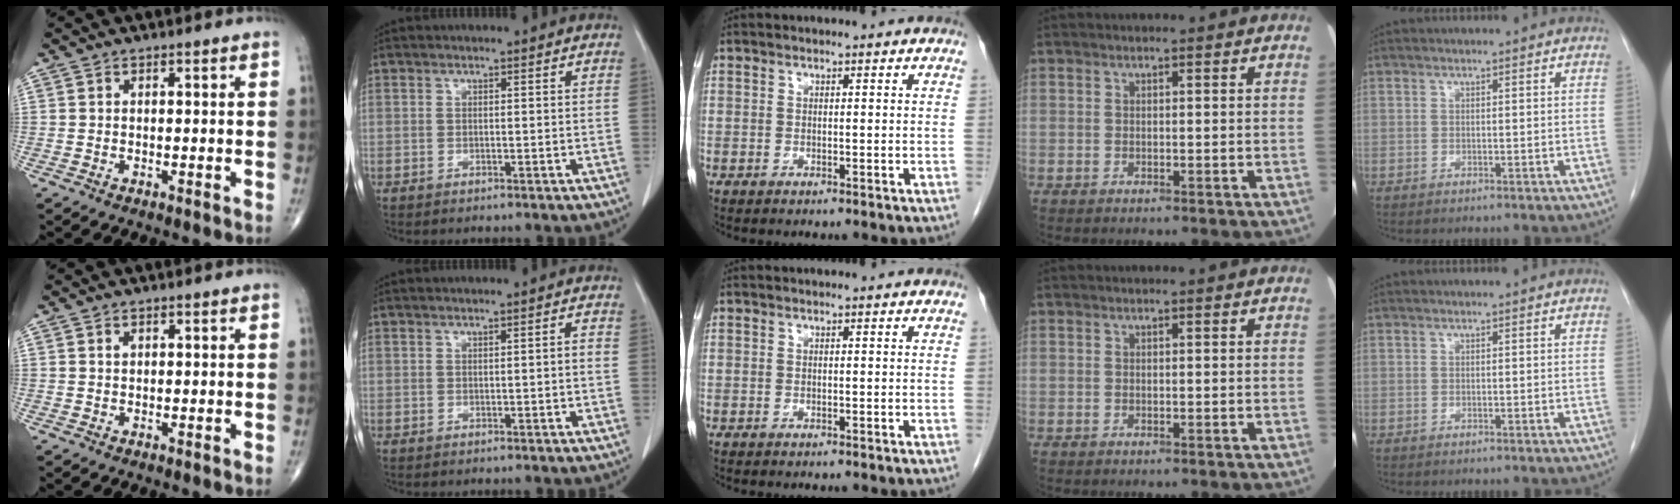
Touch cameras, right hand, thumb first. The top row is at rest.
{"thumb": {"total": 0.9, "force": [0.4, 0.7, 0.5], "torque": [-0.004, -0.001, 0.008]}, "index": {"total": 0.9, "force": [-0.1, -0.1, 0.9], "torque": [-0.012, 0.000, 0.001]}}